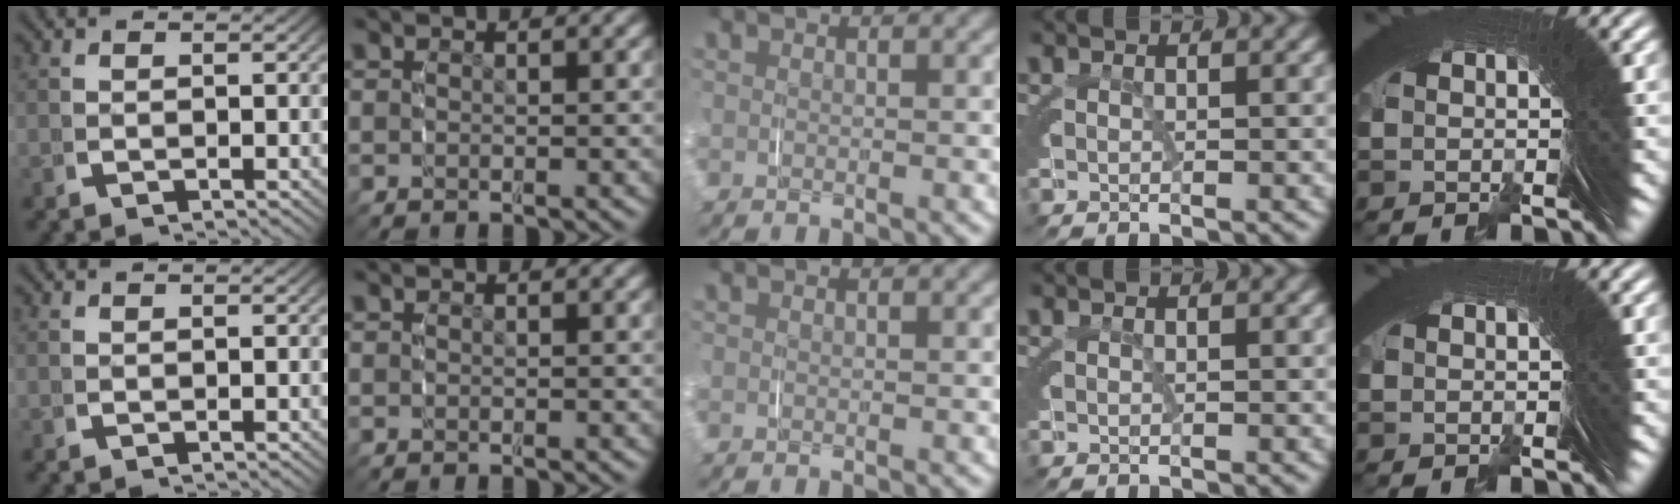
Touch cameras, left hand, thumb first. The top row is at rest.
{}